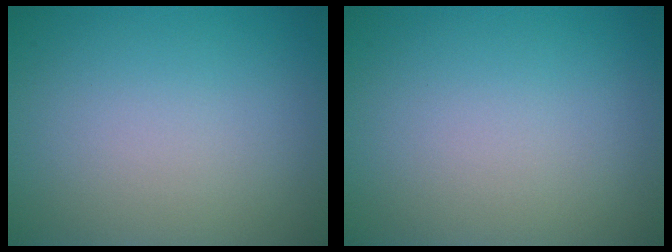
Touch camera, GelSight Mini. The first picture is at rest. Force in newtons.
{"total": 0.0}